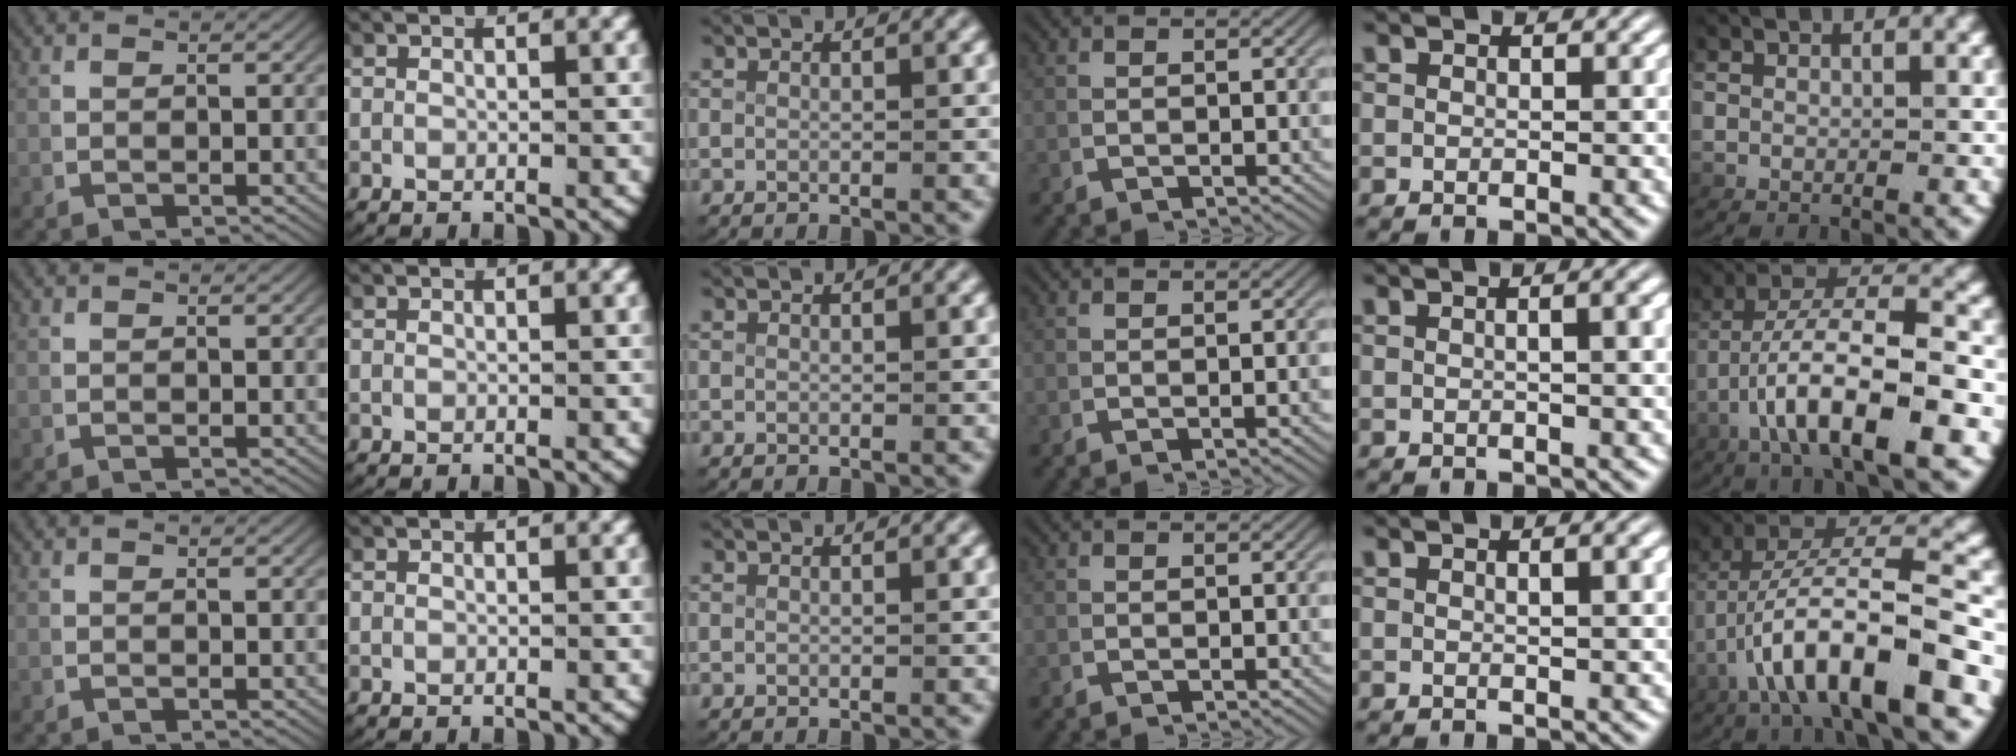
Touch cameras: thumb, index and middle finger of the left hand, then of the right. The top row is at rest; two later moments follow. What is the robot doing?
{"motion": "lift_and_place", "object": "ribbon"}